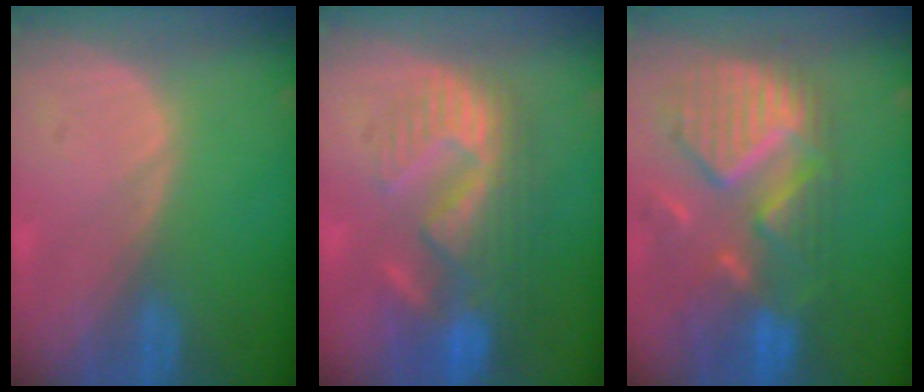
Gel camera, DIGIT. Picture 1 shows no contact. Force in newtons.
{"total": 11.0, "press": 9.7, "slide": 5.3}
{"total": 12.0, "press": 10.5, "slide": 5.9}